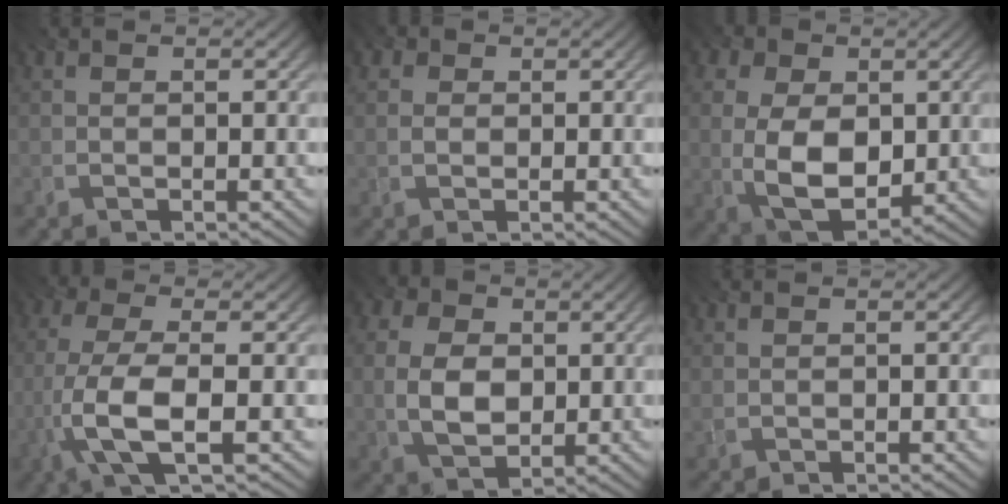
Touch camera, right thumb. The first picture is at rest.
{"total": 2.2, "force": [0.6, 1.8, 1.1], "torque": [-0.028, 0.003, 0.007]}
{"total": 10.7, "force": [0.3, 7.1, 8.0], "torque": [-0.181, -0.003, -0.007]}
{"total": 7.3, "force": [-2.8, 1.9, 6.5], "torque": [-0.143, 0.000, -0.065]}
{"total": 7.6, "force": [0.0, 5.2, 5.5], "torque": [-0.135, 0.002, -0.007]}
{"total": 0.7, "force": [0.6, 0.3, 0.4], "torque": [-0.009, -0.002, 0.010]}